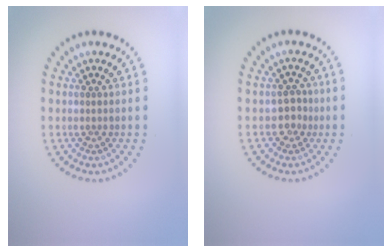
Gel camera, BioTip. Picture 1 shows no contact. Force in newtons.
{"total": 1.6, "press": 1.3, "slide": 1.0}